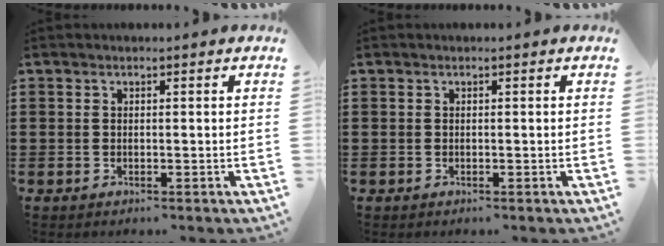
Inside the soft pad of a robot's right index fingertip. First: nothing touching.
{"total": 0.0}